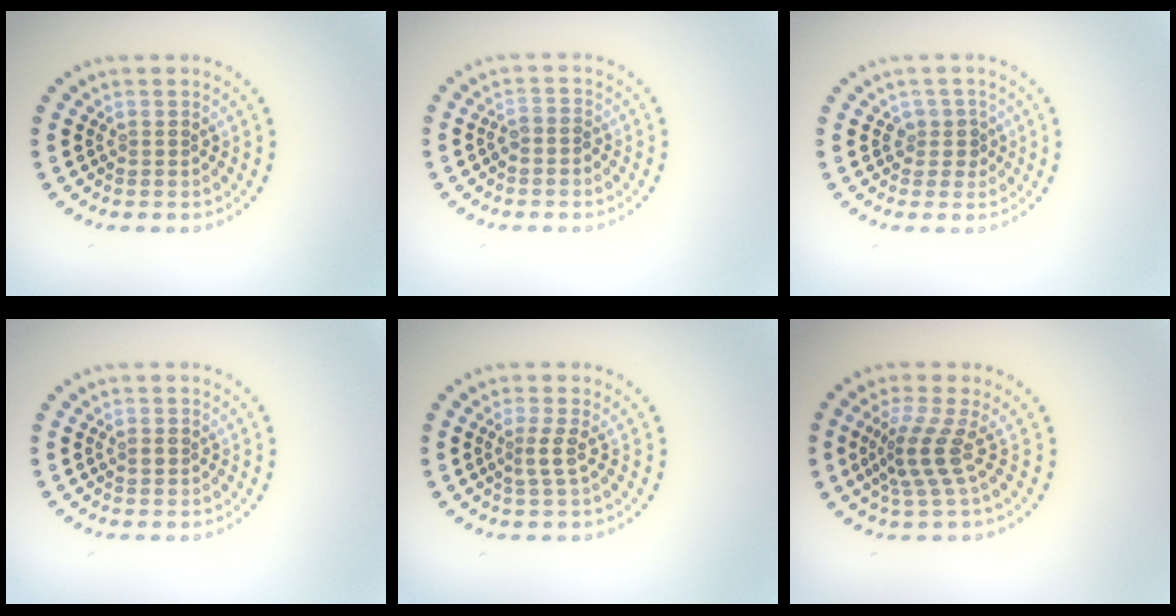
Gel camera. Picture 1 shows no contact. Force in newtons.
{"total": 1.1, "press": 0.8, "slide": 0.7}
{"total": 1.6, "press": 1.3, "slide": 0.9}
{"total": 1.0, "press": 1.0, "slide": 0.0}
{"total": 1.7, "press": 1.1, "slide": 1.3}
{"total": 3.3, "press": 2.3, "slide": 2.4}